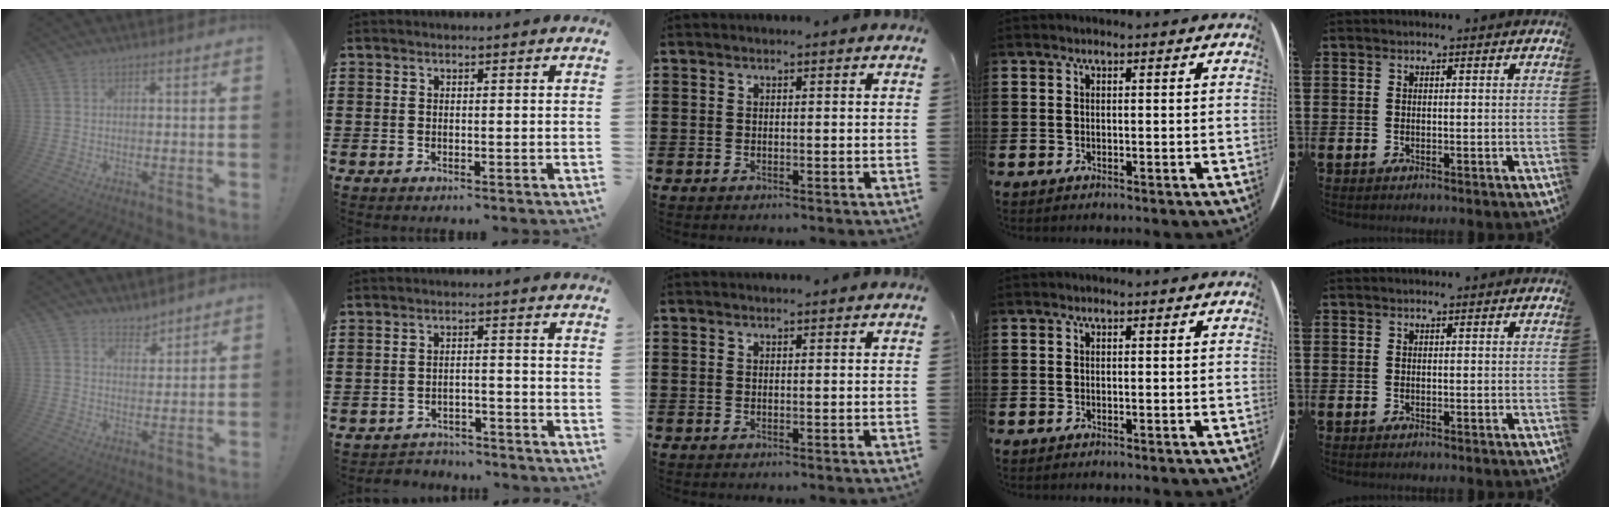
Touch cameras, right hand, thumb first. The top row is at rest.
{"thumb": {"total": 4.4, "force": [3.7, 2.3, 0.5], "torque": [-0.001, -0.032, 0.070]}, "index": {"total": 2.8, "force": [-2.8, 0.6, 0.3], "torque": [-0.011, 0.003, -0.059]}, "middle": {"total": 0.5, "force": [0.5, -0.1, 0.0], "torque": [-0.001, -0.002, 0.010]}}